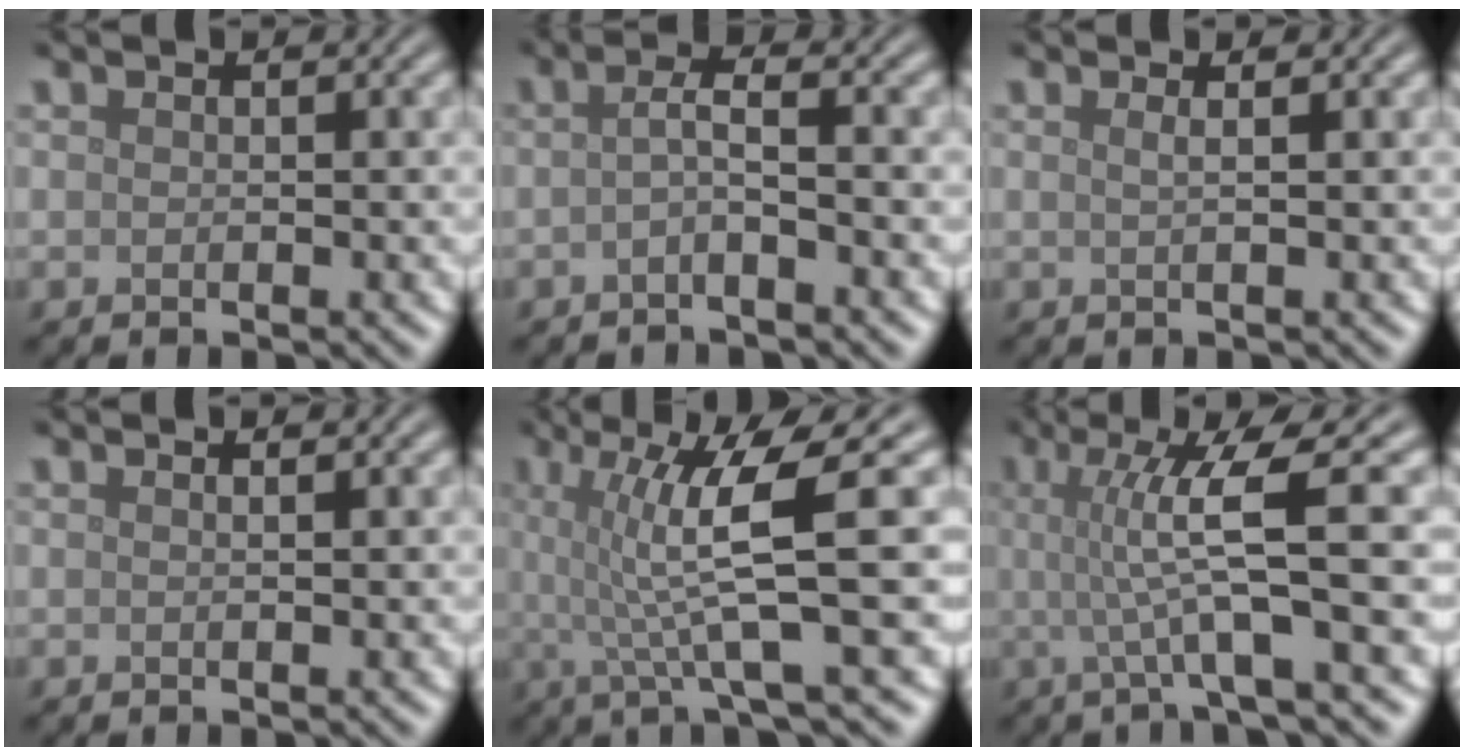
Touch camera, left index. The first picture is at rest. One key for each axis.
{"total": 2.0, "fx": -0.6, "fy": 0.3, "fz": 1.9, "tx": -0.039, "ty": 0.003, "tz": -0.018}
{"total": 1.4, "fx": 0.5, "fy": 0.6, "fz": 1.2, "tx": -0.010, "ty": 0.000, "tz": -0.006}
{"total": 0.8, "fx": 0.4, "fy": 0.3, "fz": 0.6, "tx": -0.003, "ty": -0.001, "tz": -0.002}
{"total": 7.1, "fx": 0.8, "fy": 1.0, "fz": 7.0, "tx": -0.122, "ty": 0.006, "tz": 0.013}
{"total": 6.4, "fx": 0.5, "fy": 0.8, "fz": 6.3, "tx": -0.112, "ty": 0.004, "tz": 0.009}